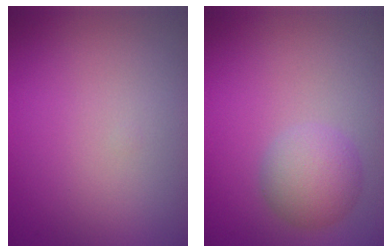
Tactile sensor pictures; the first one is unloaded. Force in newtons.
{"total": 3.4, "press": 3.4, "slide": 0.0}